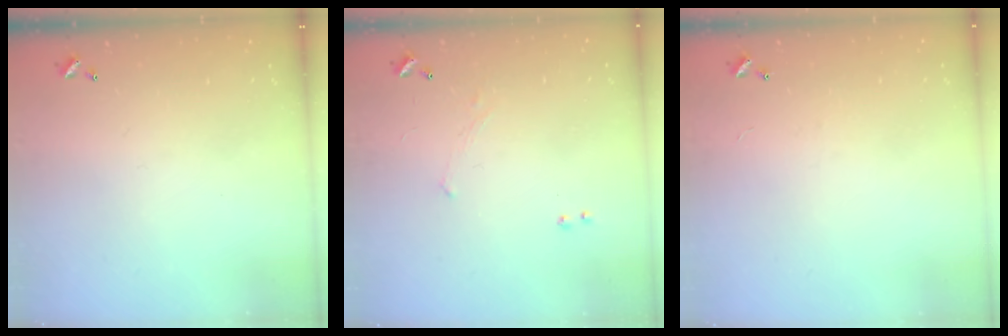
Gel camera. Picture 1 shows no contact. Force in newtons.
{"total": 1.2, "press": 1.1, "slide": 0.5}
{"total": 2.4, "press": 2.4, "slide": 0.3}